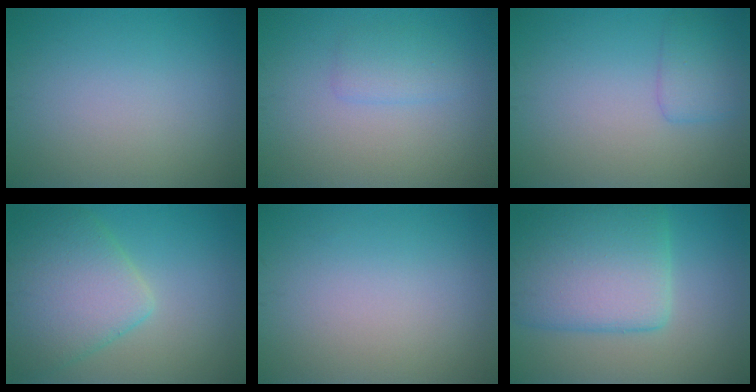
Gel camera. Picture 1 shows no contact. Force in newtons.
{"total": 1.7, "press": 1.7, "slide": 0.2}
{"total": 2.3, "press": 2.3, "slide": 0.1}
{"total": 6.7, "press": 6.7, "slide": 0.3}
{"total": 0.0}
{"total": 8.4, "press": 8.3, "slide": 0.6}